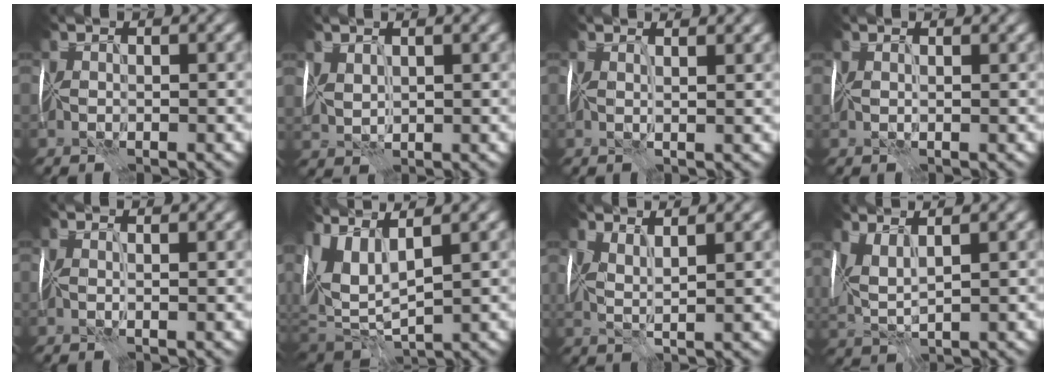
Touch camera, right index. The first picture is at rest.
{"total": 1.5, "force": [0.8, 0.7, 1.1], "torque": [-0.034, 0.000, 0.023]}
{"total": 1.7, "force": [1.3, -0.3, 1.1], "torque": [-0.012, 0.002, 0.007]}
{"total": 0.9, "force": [0.8, -0.3, 0.3], "torque": [-0.010, 0.000, 0.014]}
{"total": 0.6, "force": [0.3, -0.4, 0.4], "torque": [-0.007, -0.005, 0.002]}
{"total": 7.8, "force": [2.2, 3.0, 6.9], "torque": [-0.162, -0.005, 0.048]}
{"total": 1.9, "force": [1.1, -0.5, 1.5], "torque": [-0.035, -0.001, 0.025]}
{"total": 3.0, "force": [1.6, 0.4, 2.5], "torque": [-0.069, 0.004, 0.039]}